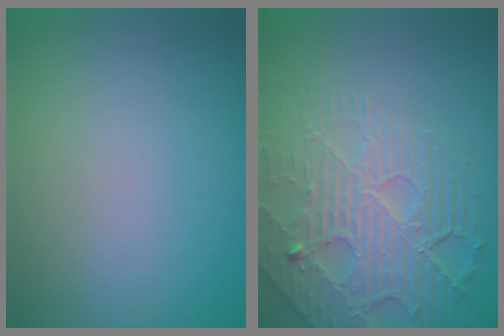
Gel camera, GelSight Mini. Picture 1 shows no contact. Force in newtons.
{"total": 5.3, "press": 4.6, "slide": 2.6}